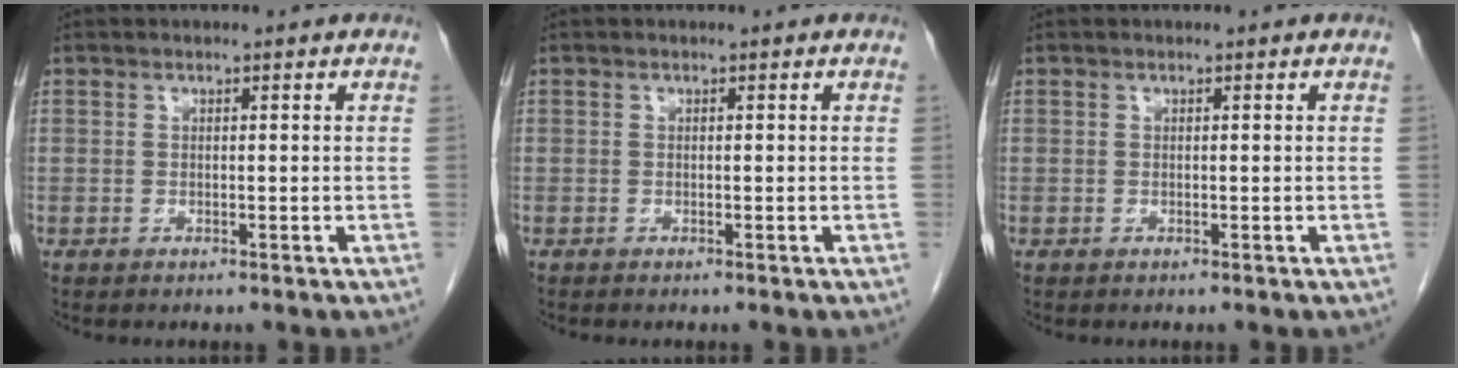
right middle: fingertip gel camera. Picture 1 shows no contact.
{"total": 0.0}
{"total": 0.0}